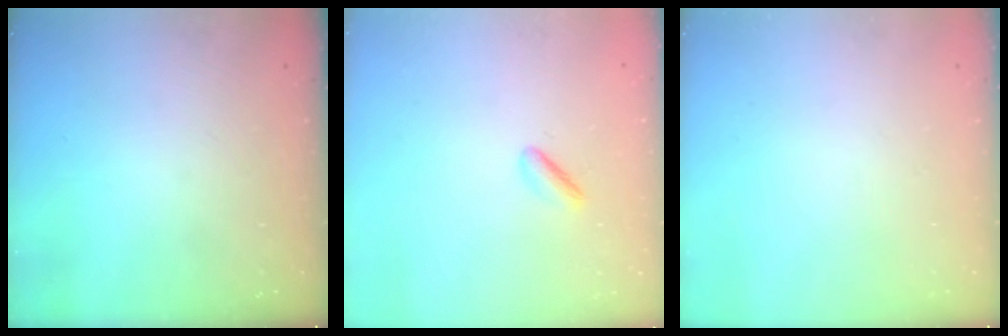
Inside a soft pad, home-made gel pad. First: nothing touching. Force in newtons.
{"total": 2.3, "press": 2.0, "slide": 1.1}
{"total": 0.0}